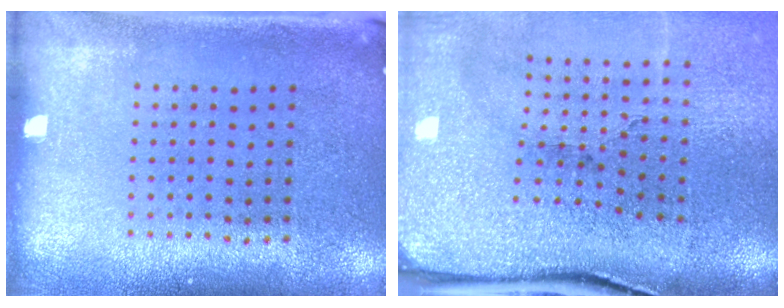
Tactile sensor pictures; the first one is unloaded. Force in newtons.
{"total": 4.5, "press": 3.6, "slide": 2.6}